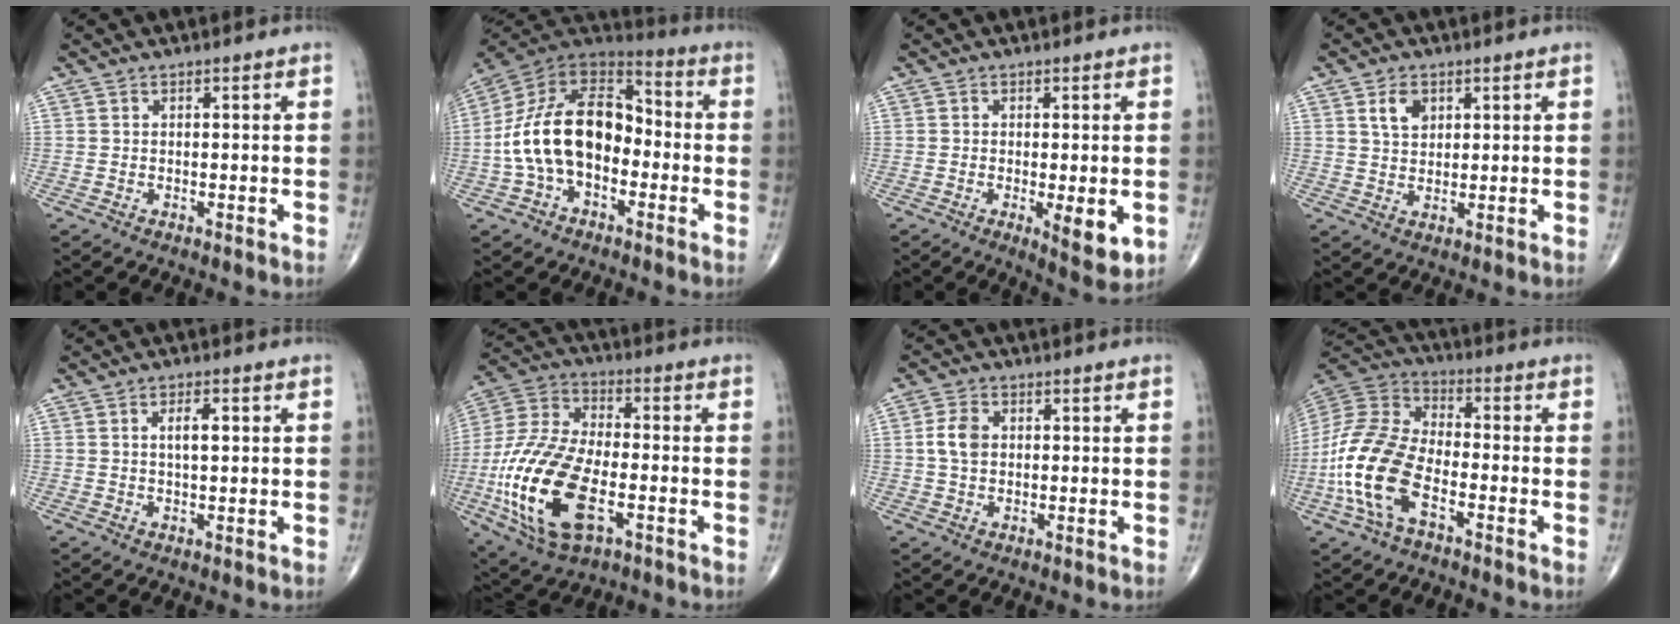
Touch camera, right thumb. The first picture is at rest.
{"total": 18.9, "force": [-2.9, 11.7, 14.5], "torque": [-0.249, 0.051, -0.060]}
{"total": 6.4, "force": [-1.4, 1.9, 5.9], "torque": [-0.084, -0.018, -0.020]}
{"total": 4.4, "force": [2.0, 2.9, 2.7], "torque": [-0.036, -0.011, 0.037]}
{"total": 3.4, "force": [0.7, 1.3, 3.0], "torque": [-0.052, 0.001, 0.012]}
{"total": 22.5, "force": [-6.2, 11.2, 18.6], "torque": [-0.397, 0.010, -0.106]}
{"total": 4.5, "force": [0.5, 3.1, 3.2], "torque": [-0.063, 0.004, 0.005]}
{"total": 16.5, "force": [-5.7, 8.4, 13.0], "torque": [-0.281, 0.031, -0.116]}